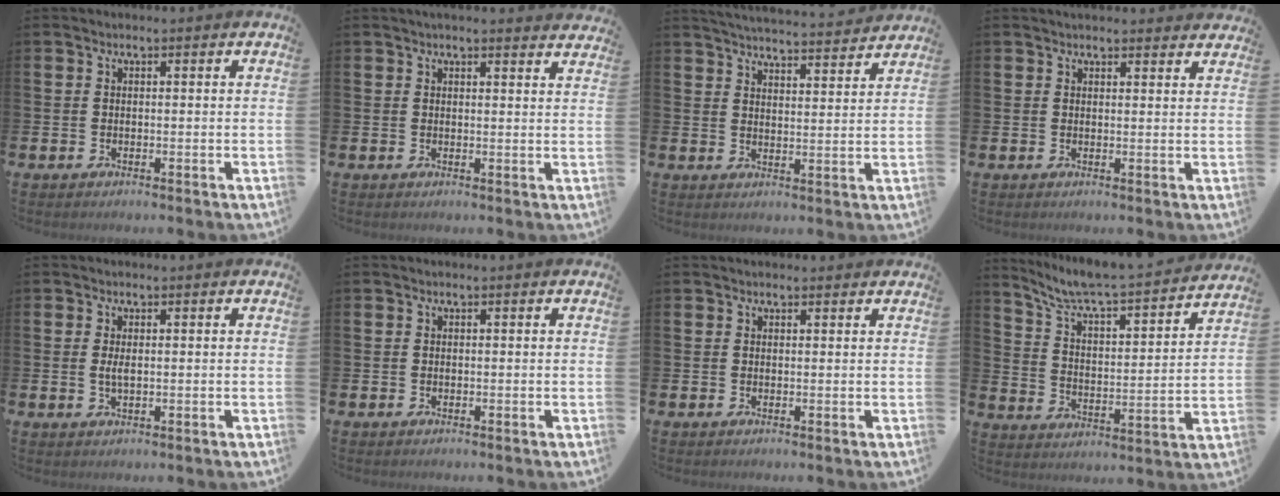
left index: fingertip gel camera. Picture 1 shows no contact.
{"total": 2.3, "force": [2.3, -0.2, 0.1], "torque": [-0.002, -0.011, 0.041]}
{"total": 5.0, "force": [5.0, 0.1, 0.5], "torque": [-0.019, -0.039, 0.087]}
{"total": 2.2, "force": [2.2, 0.3, -0.1], "torque": [0.008, -0.012, 0.038]}
{"total": 1.7, "force": [0.2, 0.6, 1.6], "torque": [-0.024, 0.001, 0.000]}
{"total": 0.0}
{"total": 1.0, "force": [0.9, 0.4, 0.2], "torque": [0.006, 0.003, 0.013]}
{"total": 7.6, "force": [7.2, 0.3, 2.6], "torque": [-0.085, -0.060, 0.117]}